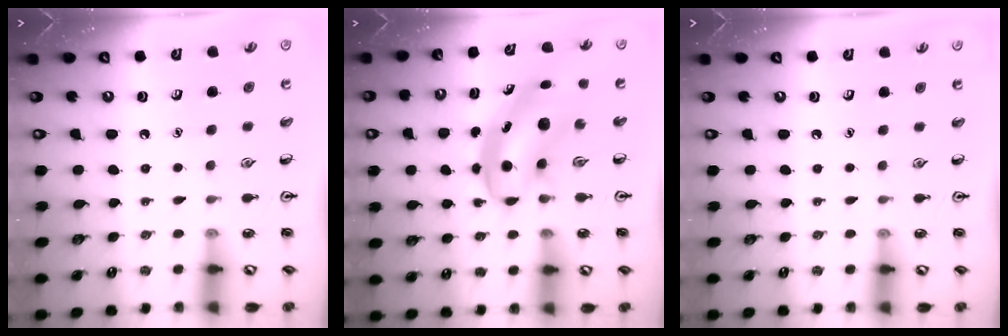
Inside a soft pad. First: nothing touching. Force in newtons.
{"total": 5.7, "press": 5.4, "slide": 1.5}
{"total": 0.0}